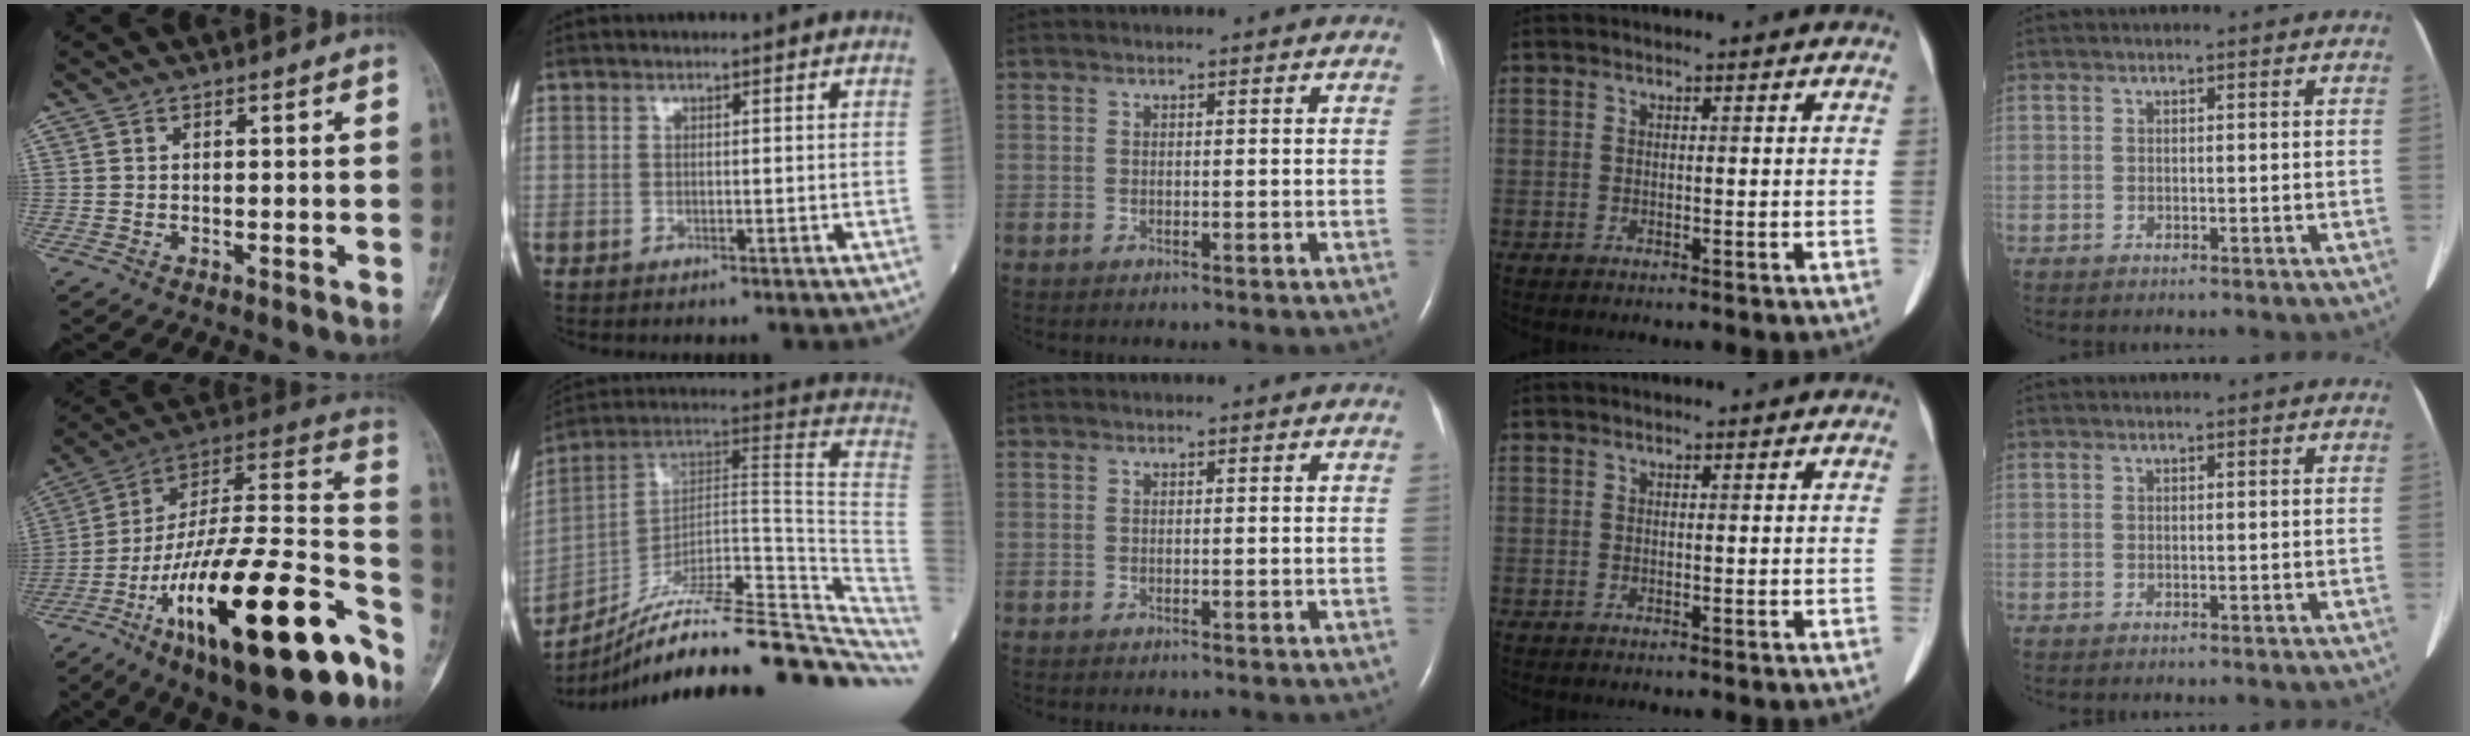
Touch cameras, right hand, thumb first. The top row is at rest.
{"thumb": {"total": 33.7, "force": [-16.5, 10.5, 27.4], "torque": [-0.381, 0.073, -0.265]}, "index": {"total": 27.5, "force": [-21.1, 4.8, 17.0], "torque": [-0.156, 0.038, -0.315]}}